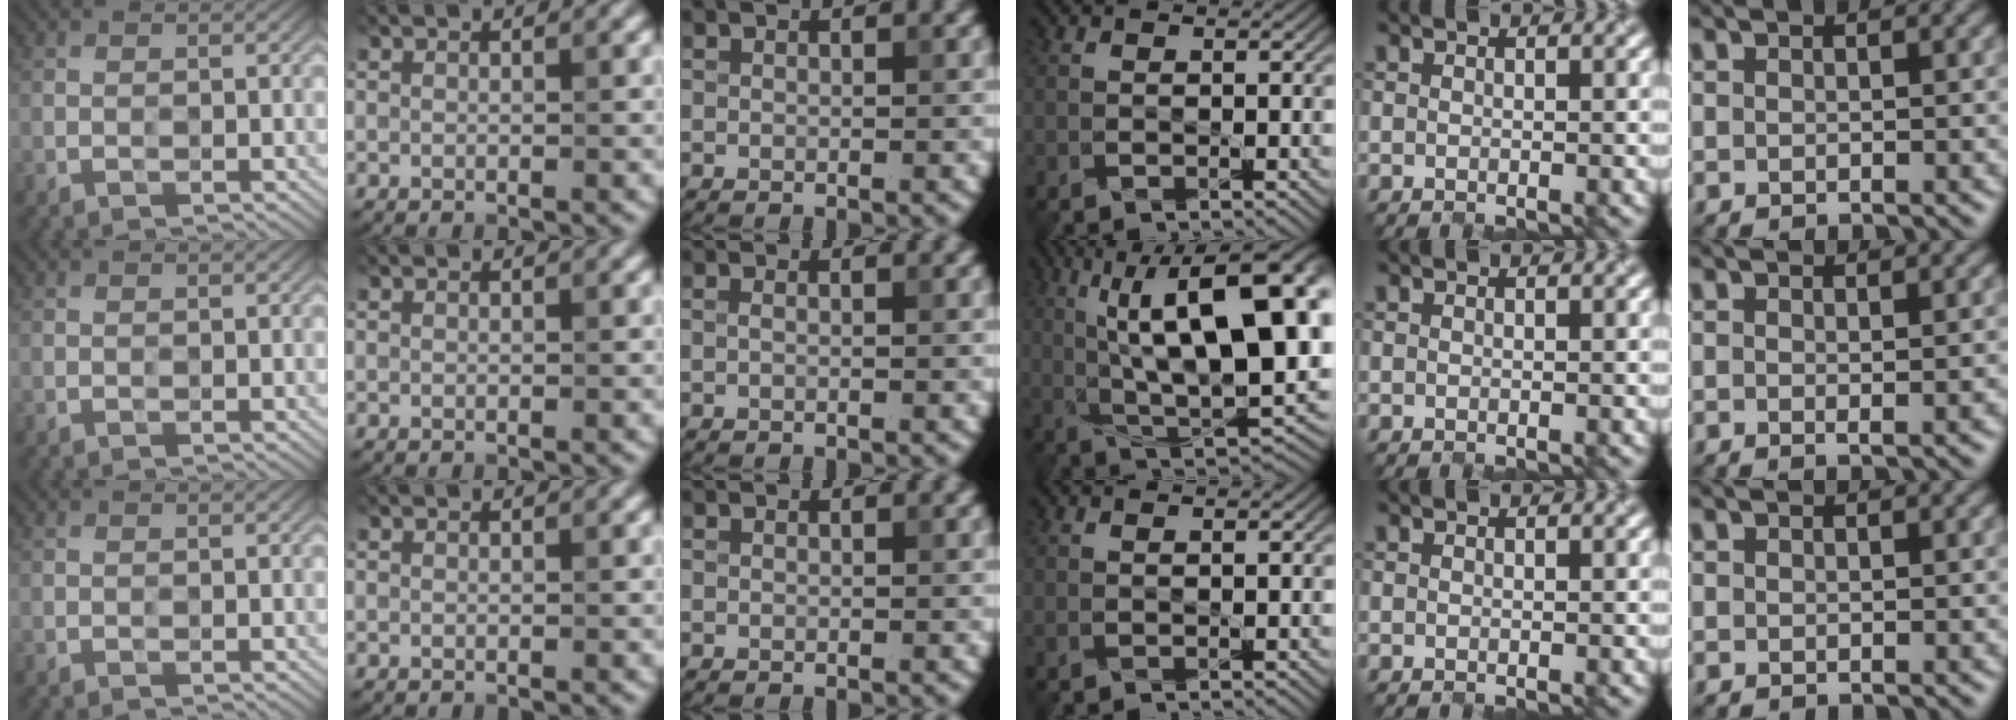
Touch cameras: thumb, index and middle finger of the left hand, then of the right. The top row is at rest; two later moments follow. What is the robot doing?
{"motion": "close", "object": "hinged tin"}